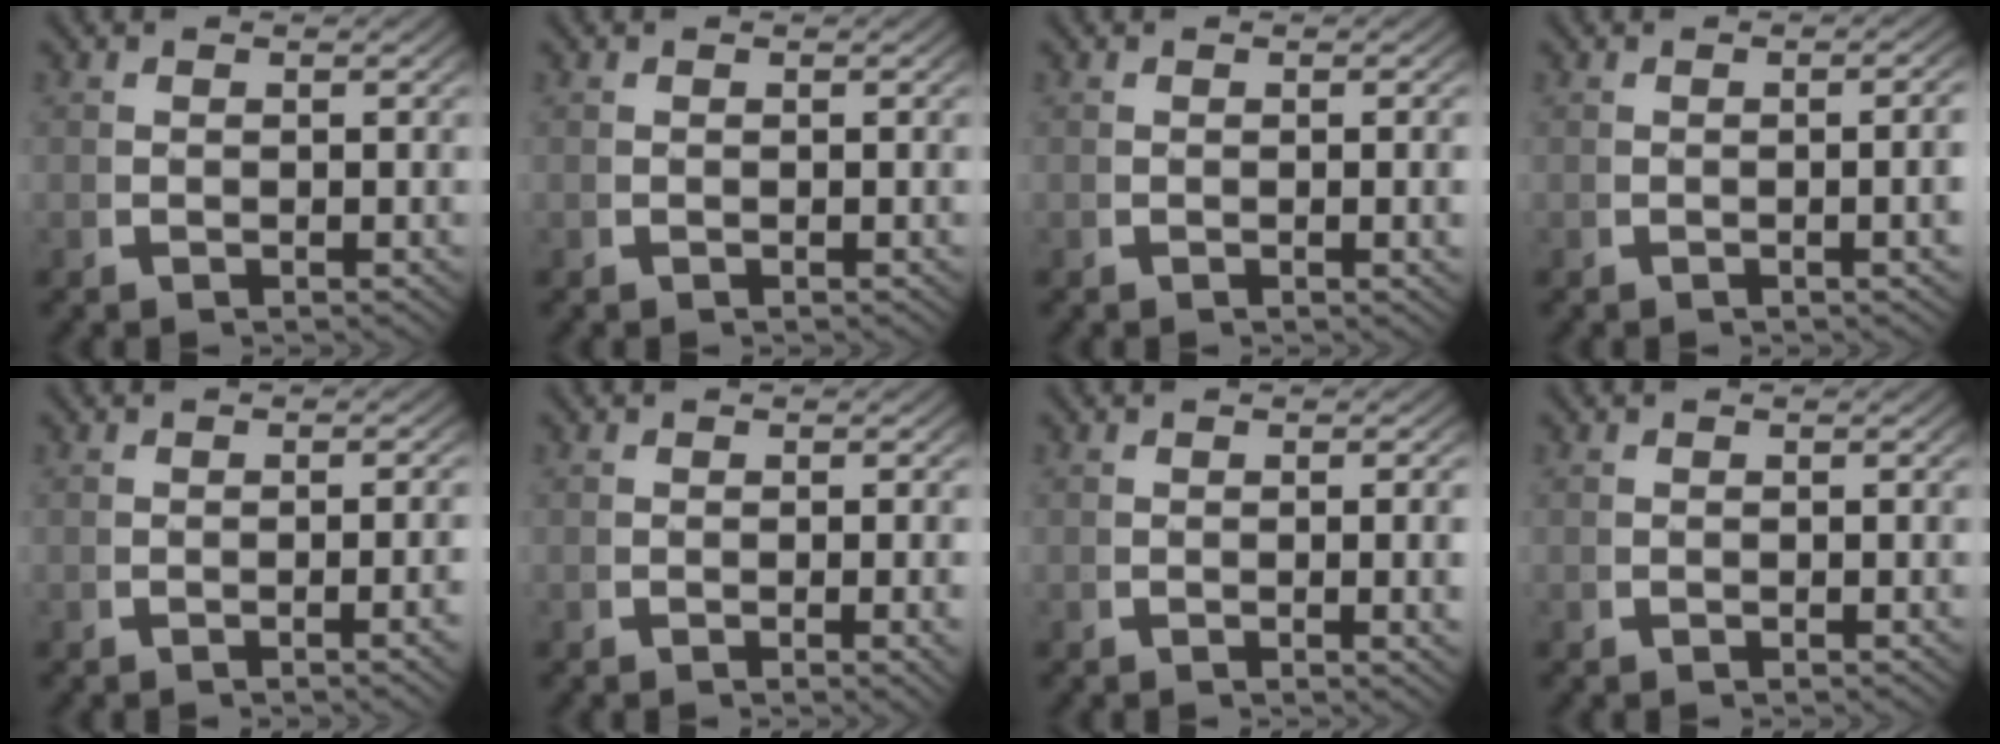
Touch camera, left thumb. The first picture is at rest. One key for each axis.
{"total": 0.0}
{"total": 1.1, "fx": -0.1, "fy": 0.1, "fz": 1.1, "tx": -0.015, "ty": -0.002, "tz": -0.002}
{"total": 2.6, "fx": -0.3, "fy": 0.7, "fz": 2.5, "tx": -0.028, "ty": 0.004, "tz": -0.009}
{"total": 1.8, "fx": -0.6, "fy": 0.1, "fz": 1.7, "tx": -0.024, "ty": 0.003, "tz": -0.011}
{"total": 1.4, "fx": -0.2, "fy": 0.2, "fz": 1.3, "tx": -0.020, "ty": -0.001, "tz": -0.004}
{"total": 2.1, "fx": -0.1, "fy": 0.4, "fz": 2.1, "tx": -0.023, "ty": -0.001, "tz": -0.005}
{"total": 0.0}